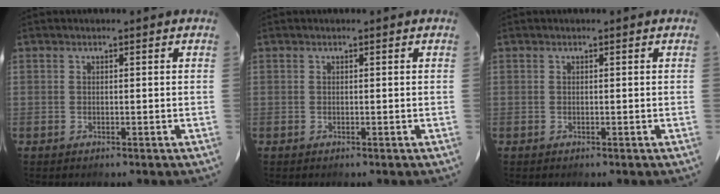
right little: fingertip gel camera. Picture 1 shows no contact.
{"total": 0.0}
{"total": 0.0}